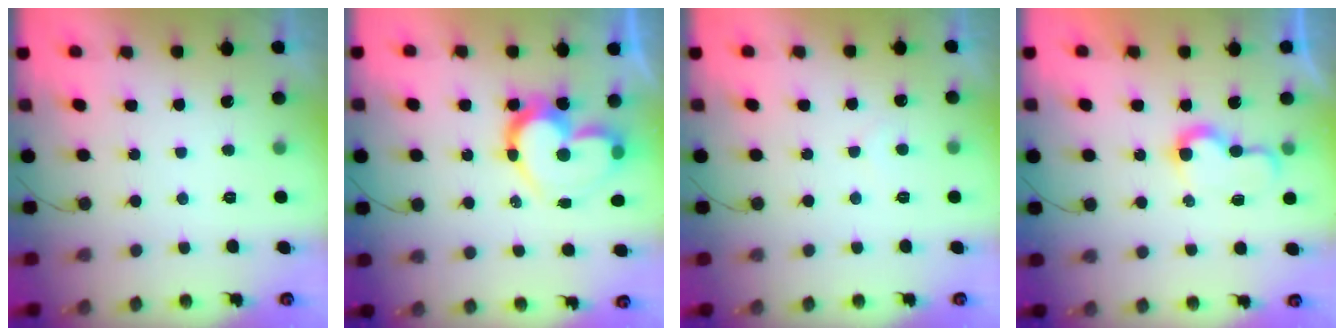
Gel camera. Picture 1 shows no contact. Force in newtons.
{"total": 16.5, "press": 16.5, "slide": 1.5}
{"total": 3.5, "press": 3.5, "slide": 0.2}
{"total": 6.1, "press": 6.1, "slide": 0.7}